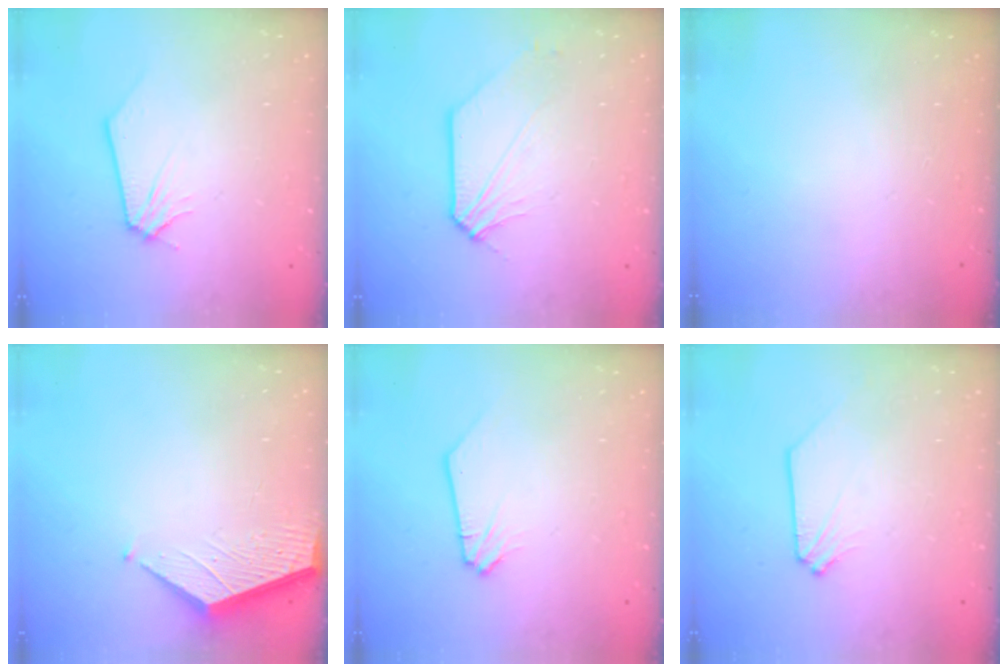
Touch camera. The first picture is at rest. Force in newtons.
{"total": 4.1, "press": 4.0, "slide": 0.6}
{"total": 0.0}
{"total": 3.3, "press": 3.3, "slide": 0.4}
{"total": 0.0}
{"total": 0.8, "press": 0.8, "slide": 0.1}